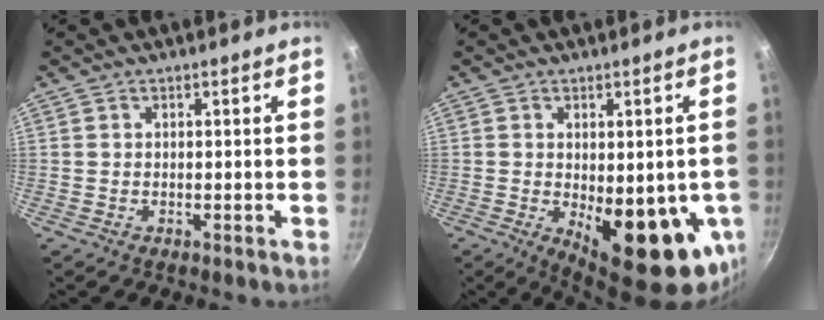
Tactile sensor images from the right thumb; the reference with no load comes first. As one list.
[{"total": 17.3, "force": [-3.4, 7.1, 15.4], "torque": [-0.167, -0.021, -0.029]}]